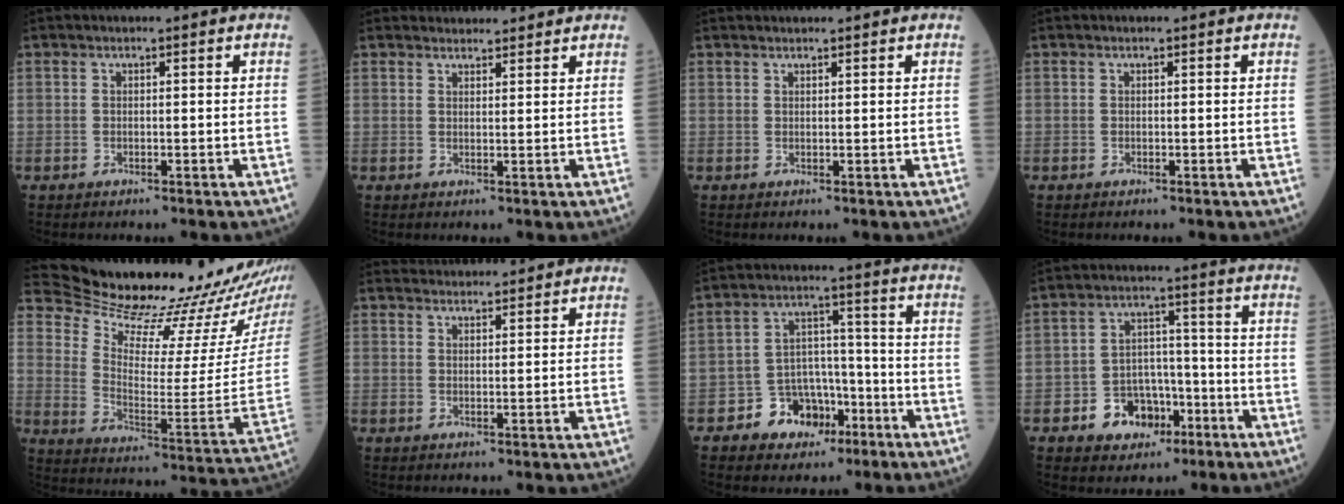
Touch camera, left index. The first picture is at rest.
{"total": 4.4, "force": [4.2, 1.2, 0.4], "torque": [-0.004, 0.018, 0.053]}
{"total": 2.5, "force": [2.4, 0.3, 0.6], "torque": [-0.009, 0.023, 0.030]}
{"total": 0.0}
{"total": 20.5, "force": [19.2, 0.5, 6.9], "torque": [-0.130, -0.122, 0.270]}
{"total": 4.9, "force": [4.8, 0.5, 0.3], "torque": [-0.009, 0.028, 0.071]}
{"total": 8.2, "force": [-4.7, 6.0, 3.0], "torque": [-0.050, 0.018, -0.074]}
{"total": 8.0, "force": [-4.1, 6.0, 3.5], "torque": [-0.065, 0.019, -0.061]}